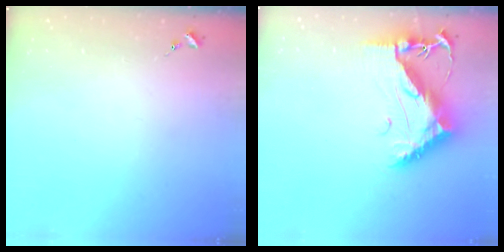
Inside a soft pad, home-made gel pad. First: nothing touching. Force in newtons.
{"total": 13.2, "press": 13.2, "slide": 1.2}